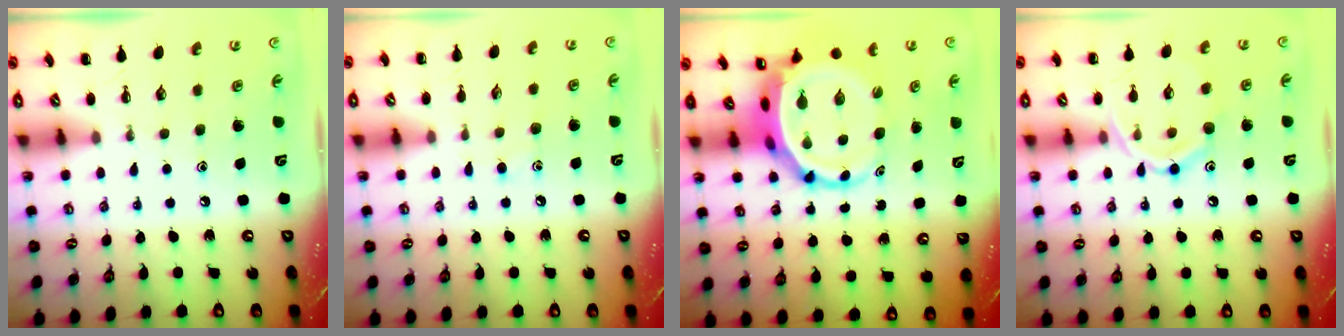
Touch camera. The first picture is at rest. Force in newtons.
{"total": 4.8, "press": 4.5, "slide": 1.5}
{"total": 6.6, "press": 6.3, "slide": 2.0}
{"total": 12.5, "press": 12.5, "slide": 0.8}